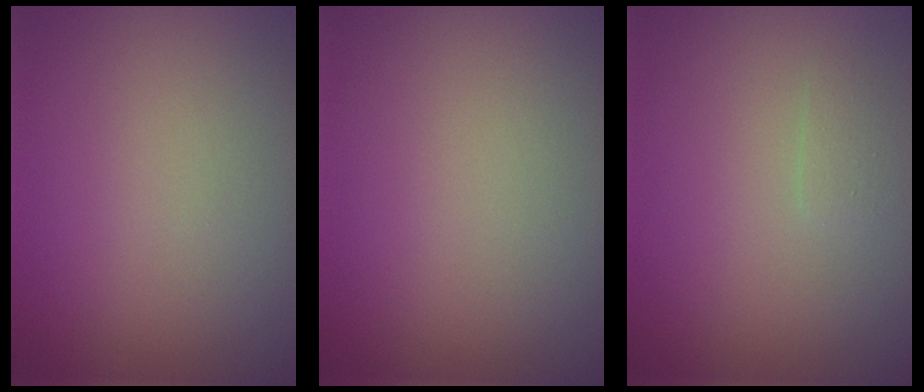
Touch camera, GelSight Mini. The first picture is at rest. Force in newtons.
{"total": 0.0}
{"total": 0.7, "press": 0.7, "slide": 0.1}